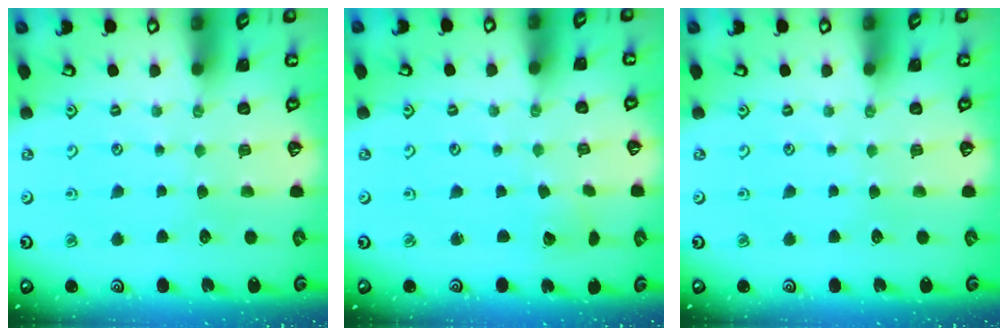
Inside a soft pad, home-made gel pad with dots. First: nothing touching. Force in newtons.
{"total": 2.3, "press": 2.3, "slide": 0.2}
{"total": 0.0}